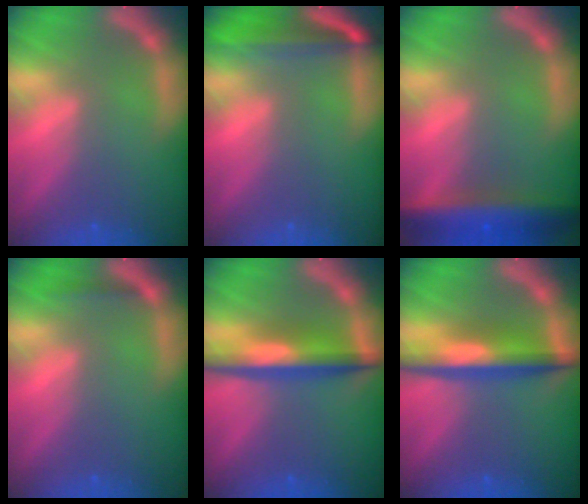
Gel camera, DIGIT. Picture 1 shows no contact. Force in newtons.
{"total": 6.0}
{"total": 7.4}
{"total": 0.9}
{"total": 6.0}
{"total": 6.0}